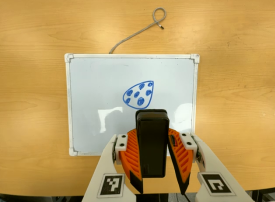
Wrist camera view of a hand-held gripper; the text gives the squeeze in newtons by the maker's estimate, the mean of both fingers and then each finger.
{"total": 8.7, "left": 7.2, "right": 10.2}